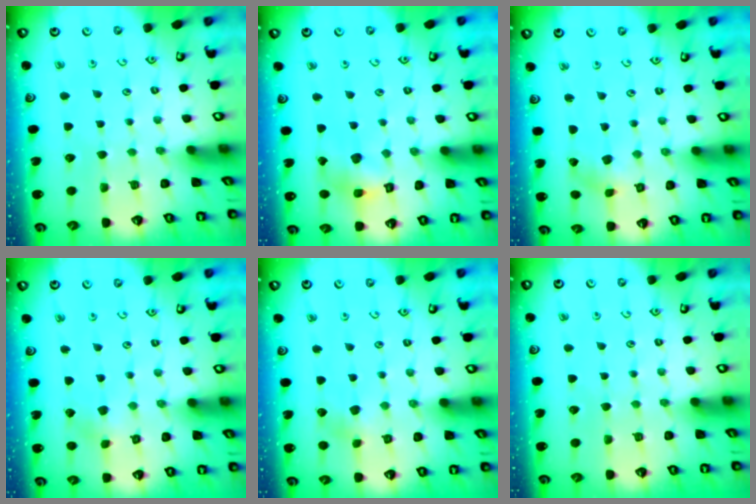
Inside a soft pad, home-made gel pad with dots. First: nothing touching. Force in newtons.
{"total": 8.9, "press": 8.8, "slide": 0.9}
{"total": 0.0}
{"total": 2.2, "press": 2.2, "slide": 0.1}
{"total": 3.8, "press": 3.8, "slide": 0.4}
{"total": 0.0}